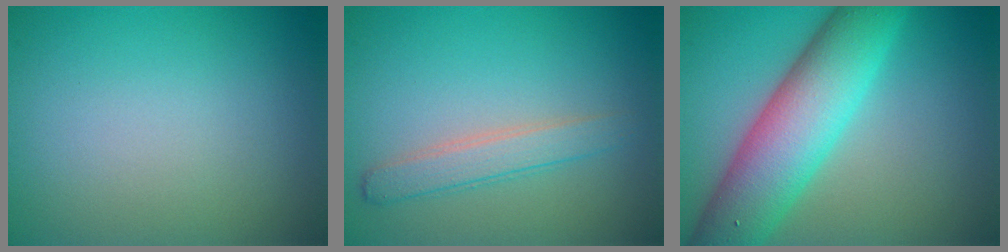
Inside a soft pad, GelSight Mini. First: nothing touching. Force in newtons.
{"total": 2.2, "press": 2.2, "slide": 0.1}
{"total": 9.1, "press": 9.1, "slide": 0.3}